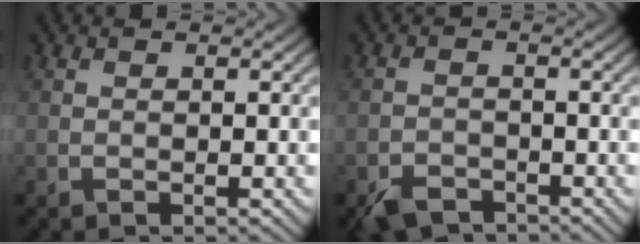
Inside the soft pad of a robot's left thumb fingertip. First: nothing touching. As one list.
[{"total": 3.6, "force": [-2.8, 1.7, 1.4], "torque": [-0.027, -0.007, -0.058]}]